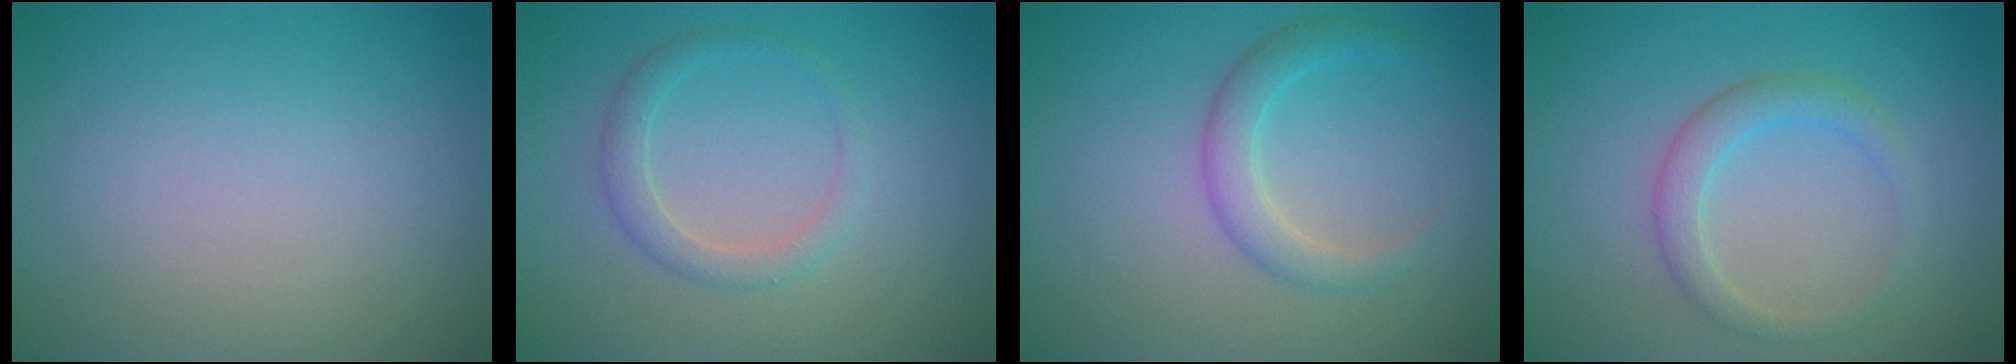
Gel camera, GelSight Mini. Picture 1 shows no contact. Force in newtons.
{"total": 1.9, "press": 1.9, "slide": 0.2}
{"total": 2.6, "press": 2.6, "slide": 0.0}
{"total": 2.3, "press": 2.3, "slide": 0.3}